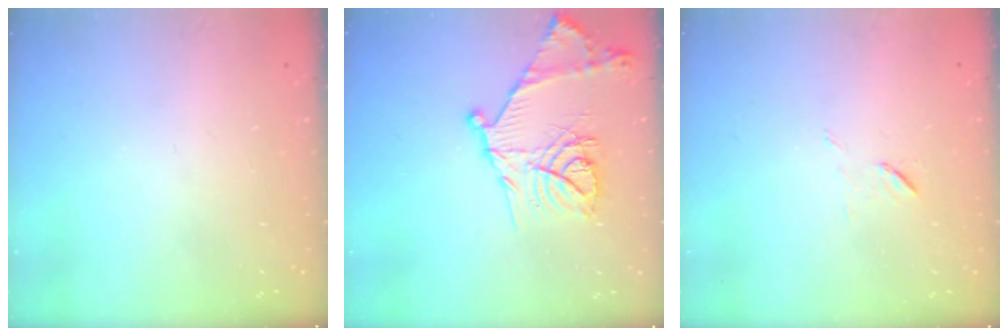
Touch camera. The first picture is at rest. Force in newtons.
{"total": 19.6, "press": 19.6, "slide": 1.5}
{"total": 6.6, "press": 6.3, "slide": 2.0}